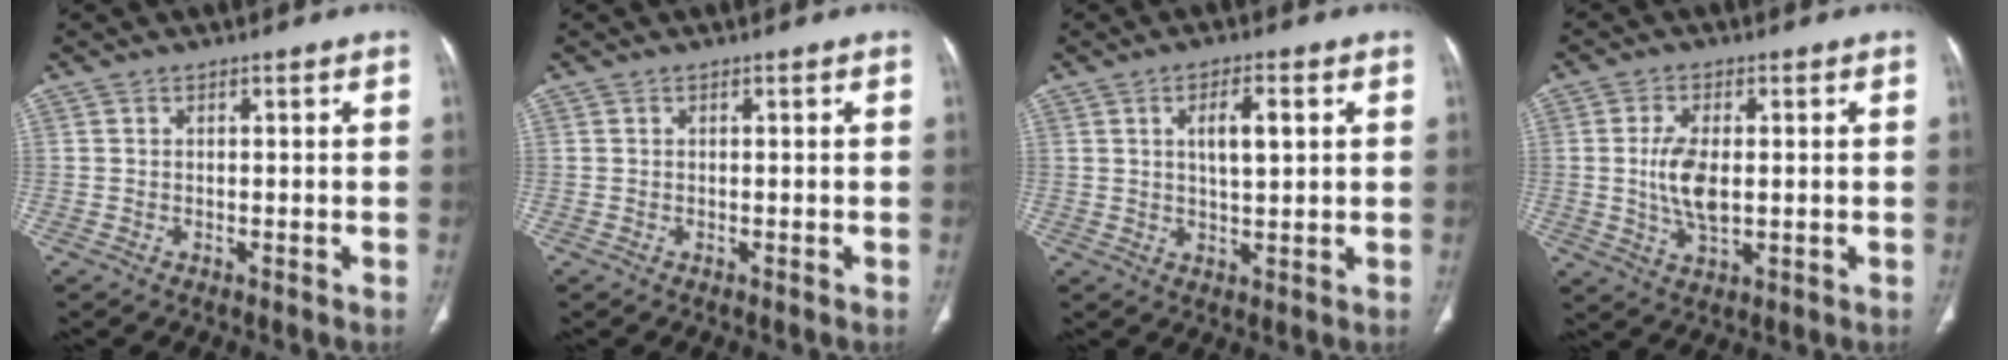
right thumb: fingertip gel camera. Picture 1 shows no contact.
{"total": 0.0}
{"total": 5.6, "force": [1.7, 1.9, 5.0], "torque": [-0.079, -0.007, 0.031]}
{"total": 7.6, "force": [0.2, 3.7, 6.7], "torque": [-0.136, -0.007, 0.007]}